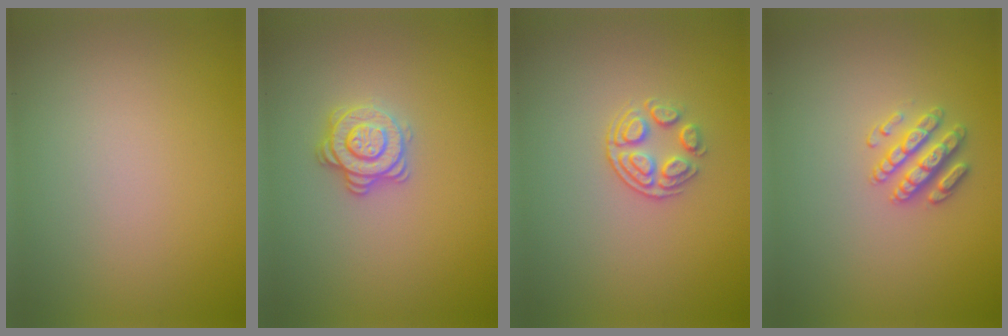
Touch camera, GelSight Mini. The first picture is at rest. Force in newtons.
{"total": 2.8, "press": 2.6, "slide": 1.1}
{"total": 2.4, "press": 1.8, "slide": 1.6}
{"total": 2.6, "press": 2.6, "slide": 0.6}